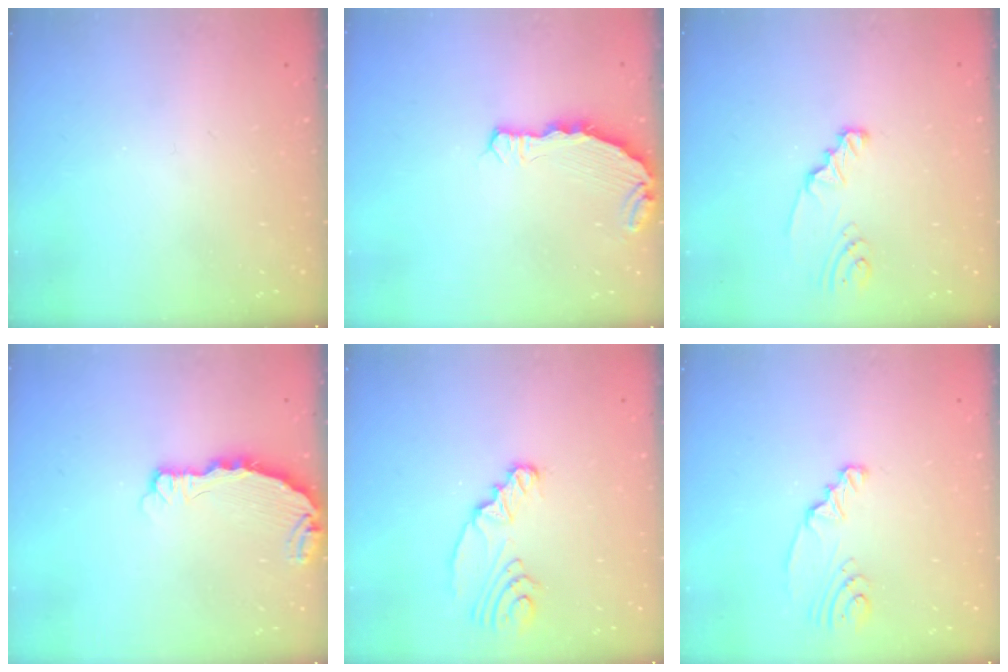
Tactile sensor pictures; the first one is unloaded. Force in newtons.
{"total": 5.5, "press": 5.4, "slide": 0.9}
{"total": 2.1, "press": 2.1, "slide": 0.1}
{"total": 5.0, "press": 5.0, "slide": 0.6}
{"total": 6.1, "press": 5.7, "slide": 2.2}
{"total": 2.7, "press": 2.7, "slide": 0.3}